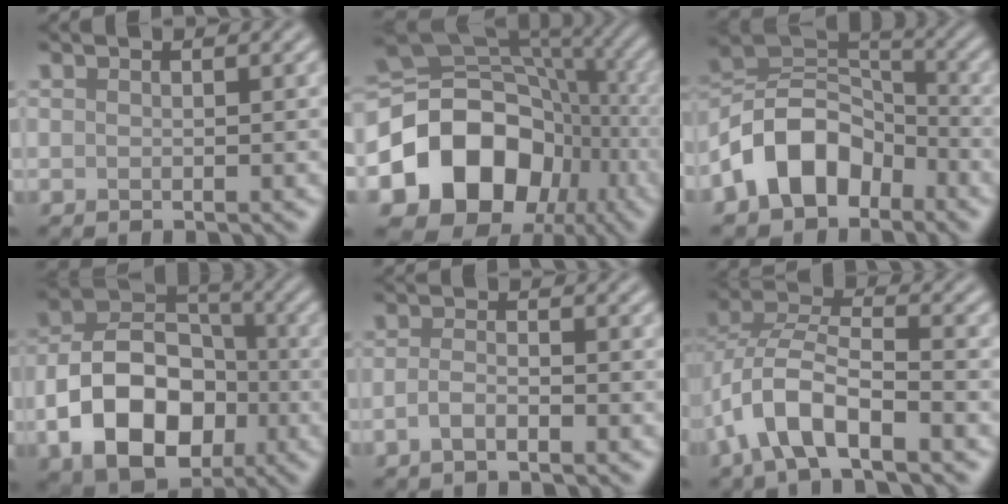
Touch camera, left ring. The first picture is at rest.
{"total": 14.3, "force": [-4.4, 11.4, 7.4], "torque": [-0.140, -0.008, -0.085]}
{"total": 8.1, "force": [-4.3, 5.4, 4.2], "torque": [-0.065, 0.010, -0.098]}
{"total": 10.6, "force": [-3.3, 7.3, 7.0], "torque": [-0.121, 0.000, -0.065]}
{"total": 1.8, "force": [-1.0, 0.6, 1.4], "torque": [-0.029, 0.001, -0.022]}
{"total": 7.0, "force": [-3.2, 3.0, 5.4], "torque": [-0.108, 0.005, -0.069]}